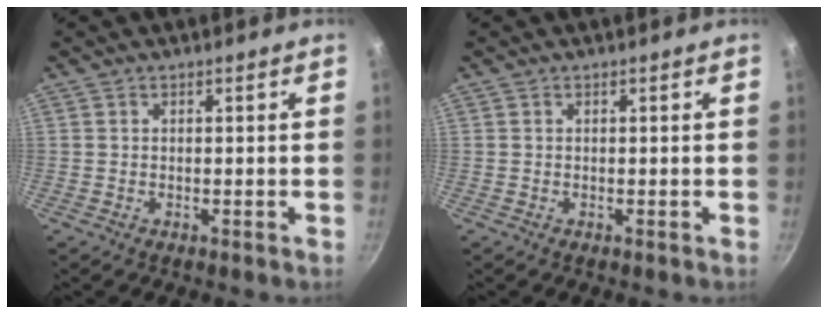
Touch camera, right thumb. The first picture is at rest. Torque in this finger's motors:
{"motor_torque": [0.00, 0.00, -0.02, 0.03, 0.00]}